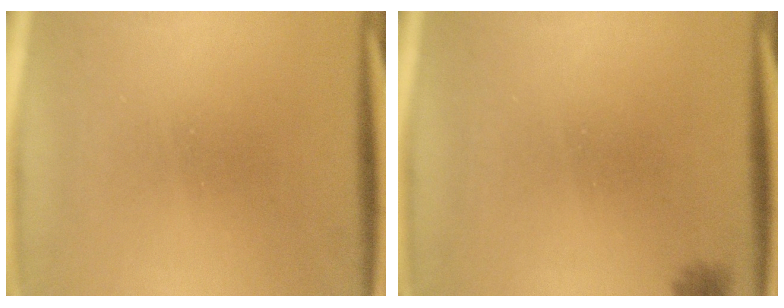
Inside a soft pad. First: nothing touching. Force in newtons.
{"total": 1.6}